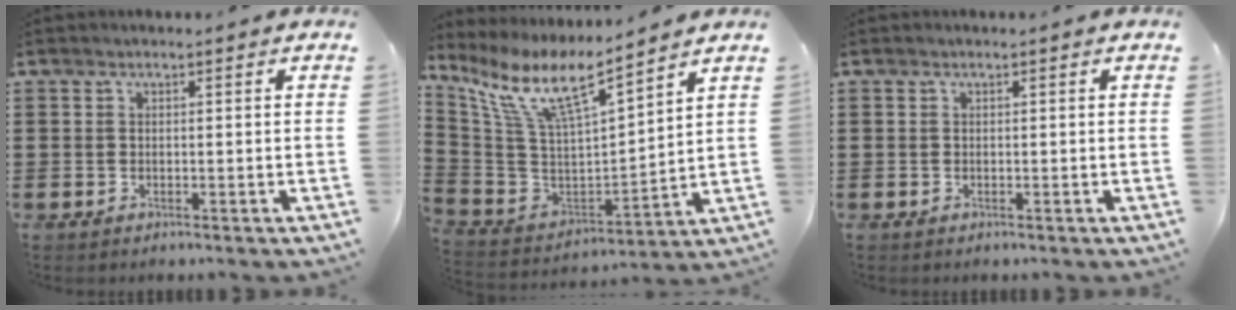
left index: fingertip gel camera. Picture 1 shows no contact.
{"total": 10.9, "force": [7.4, 2.0, 7.7], "torque": [-0.175, -0.047, 0.126]}
{"total": 0.0}